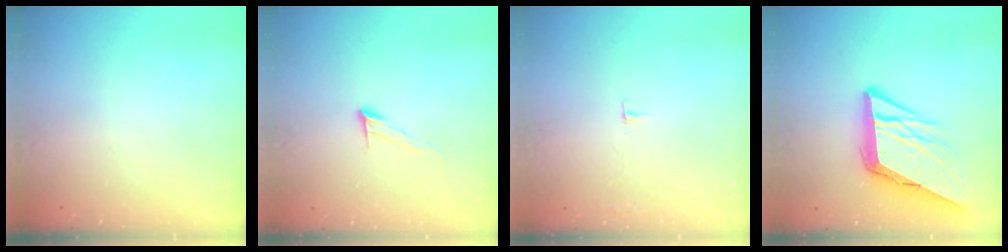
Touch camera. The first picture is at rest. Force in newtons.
{"total": 6.7, "press": 6.7, "slide": 0.4}
{"total": 3.3, "press": 3.3, "slide": 0.4}
{"total": 12.9, "press": 12.7, "slide": 2.0}